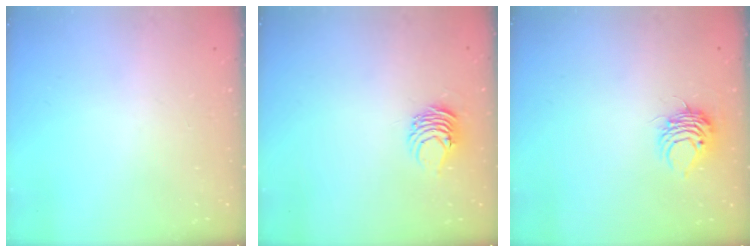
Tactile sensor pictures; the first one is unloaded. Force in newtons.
{"total": 6.7, "press": 6.6, "slide": 1.2}
{"total": 7.4, "press": 7.4, "slide": 0.3}